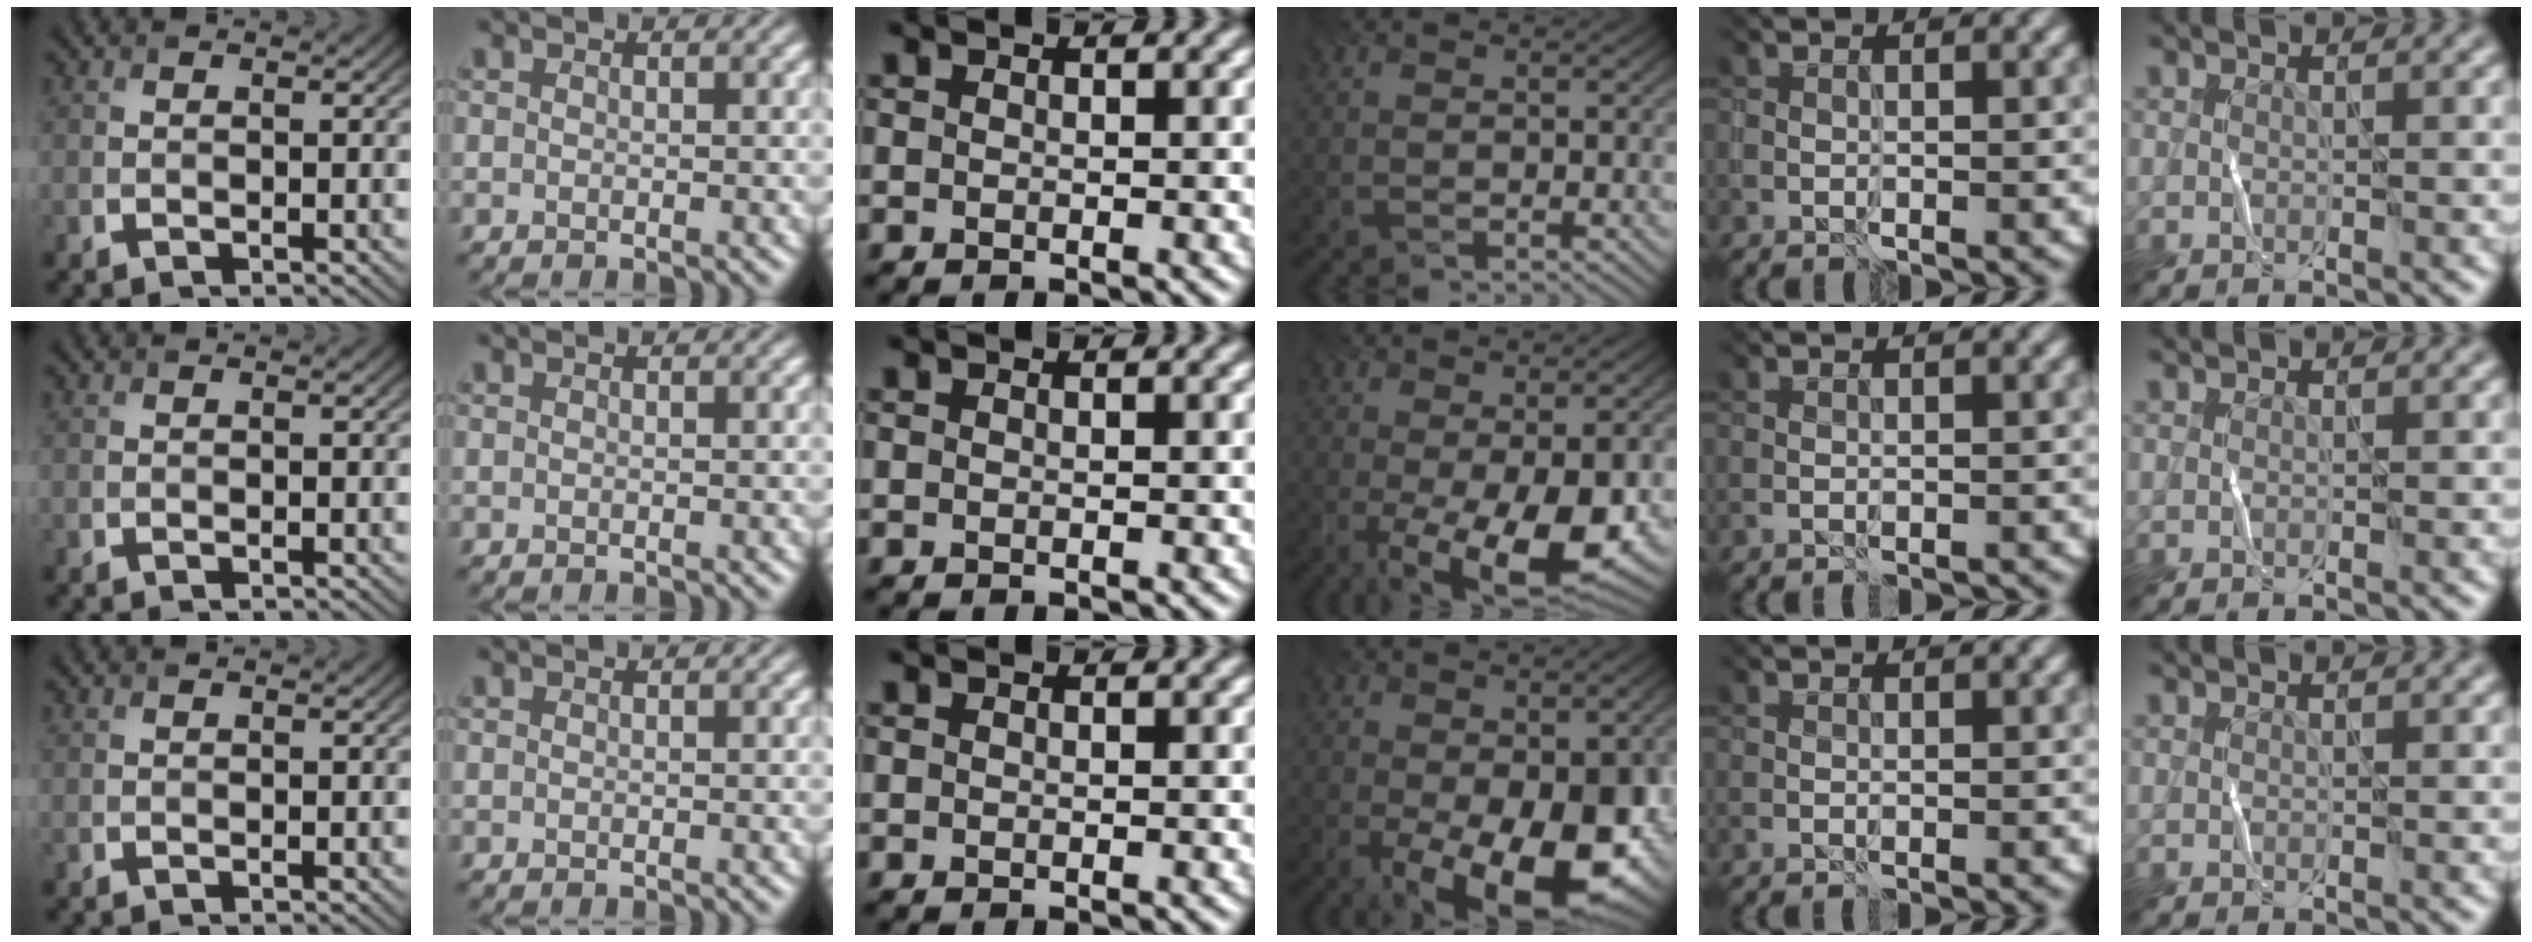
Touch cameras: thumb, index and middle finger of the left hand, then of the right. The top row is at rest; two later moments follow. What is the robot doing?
{"motion": "fold", "object": "bandana"}